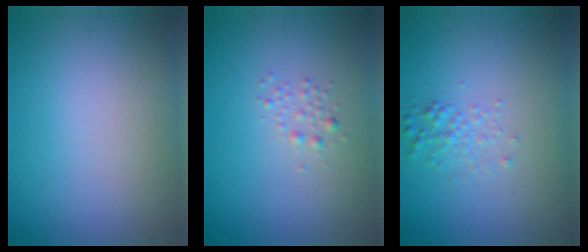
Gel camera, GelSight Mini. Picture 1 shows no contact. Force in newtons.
{"total": 1.1, "press": 1.1, "slide": 0.0}
{"total": 1.6, "press": 1.6, "slide": 0.0}